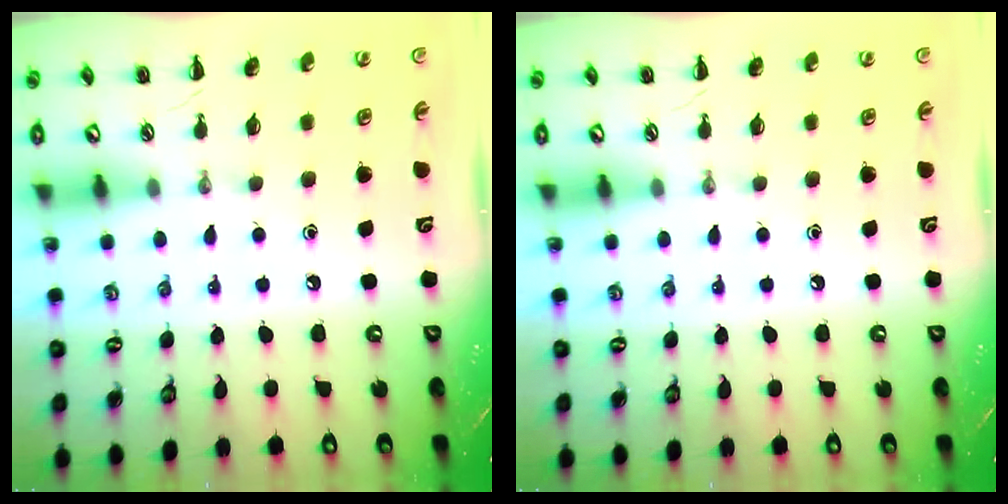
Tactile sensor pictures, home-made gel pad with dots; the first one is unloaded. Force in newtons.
{"total": 0.0}